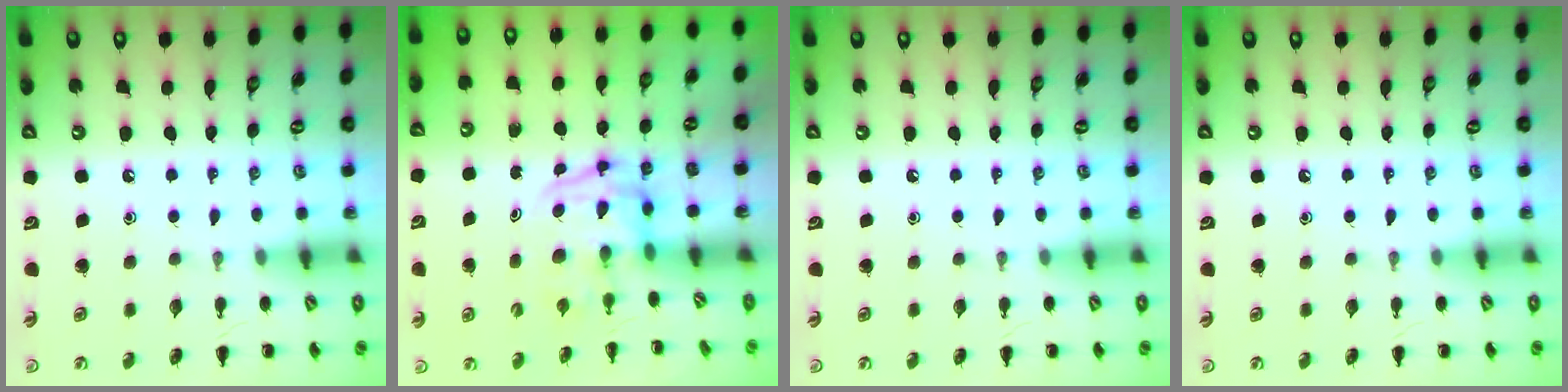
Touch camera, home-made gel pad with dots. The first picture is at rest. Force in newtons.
{"total": 4.0, "press": 3.9, "slide": 0.6}
{"total": 0.0}
{"total": 0.0}